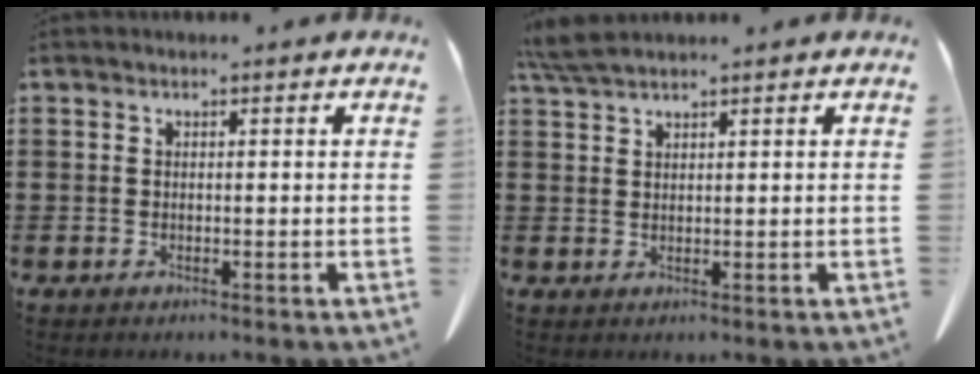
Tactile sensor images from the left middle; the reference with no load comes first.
{"total": 3.2, "force": [2.7, 0.3, 1.7], "torque": [-0.041, 0.000, 0.052]}